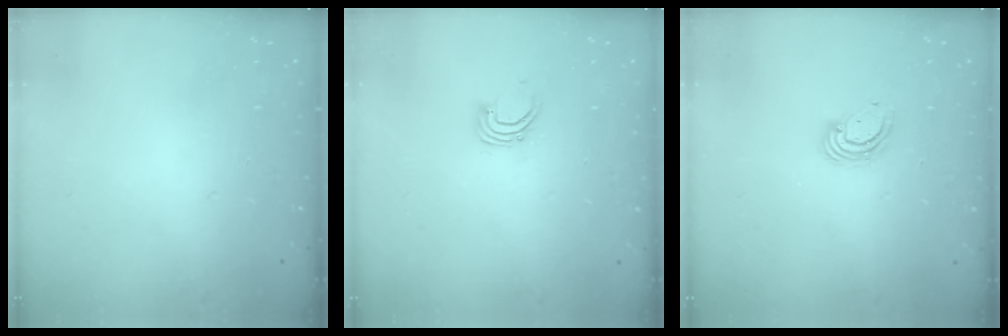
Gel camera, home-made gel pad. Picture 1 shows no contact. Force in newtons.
{"total": 3.2, "press": 3.2, "slide": 0.2}
{"total": 4.4, "press": 4.4, "slide": 0.4}